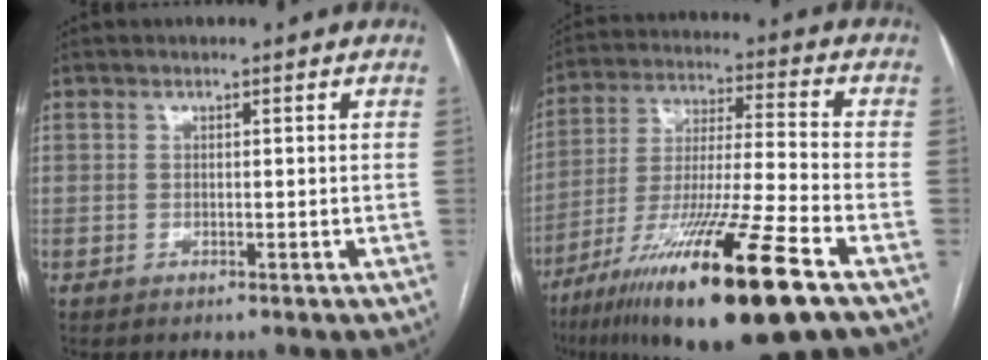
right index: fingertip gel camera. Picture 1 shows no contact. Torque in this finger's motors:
{"motor_torque": [1.52, -0.62, 1.05, 0.21]}